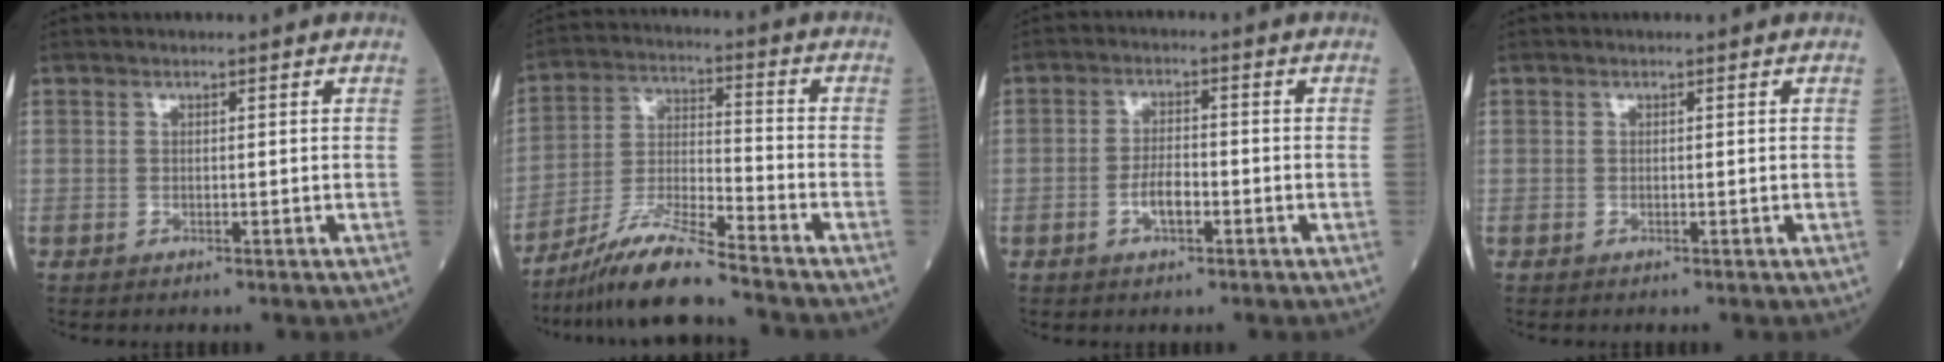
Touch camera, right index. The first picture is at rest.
{"total": 10.3, "force": [-8.8, -0.5, 5.5], "torque": [-0.113, -0.017, -0.166]}
{"total": 3.6, "force": [-1.4, 1.3, 3.1], "torque": [-0.060, 0.004, -0.025]}
{"total": 0.0}